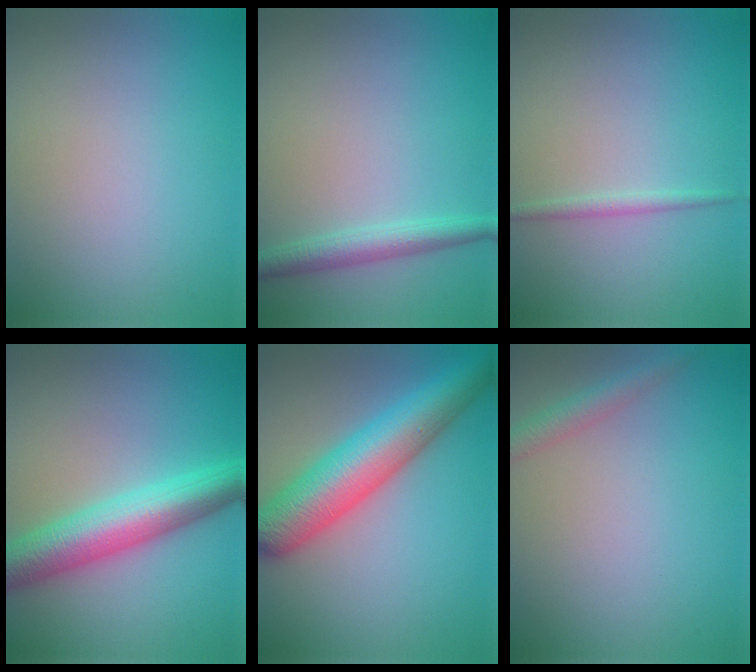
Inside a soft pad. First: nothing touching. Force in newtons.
{"total": 2.5, "press": 2.5, "slide": 0.1}
{"total": 1.0, "press": 1.0, "slide": 0.0}
{"total": 7.1, "press": 7.1, "slide": 0.2}
{"total": 8.7, "press": 8.7, "slide": 0.4}
{"total": 2.2, "press": 2.2, "slide": 0.1}